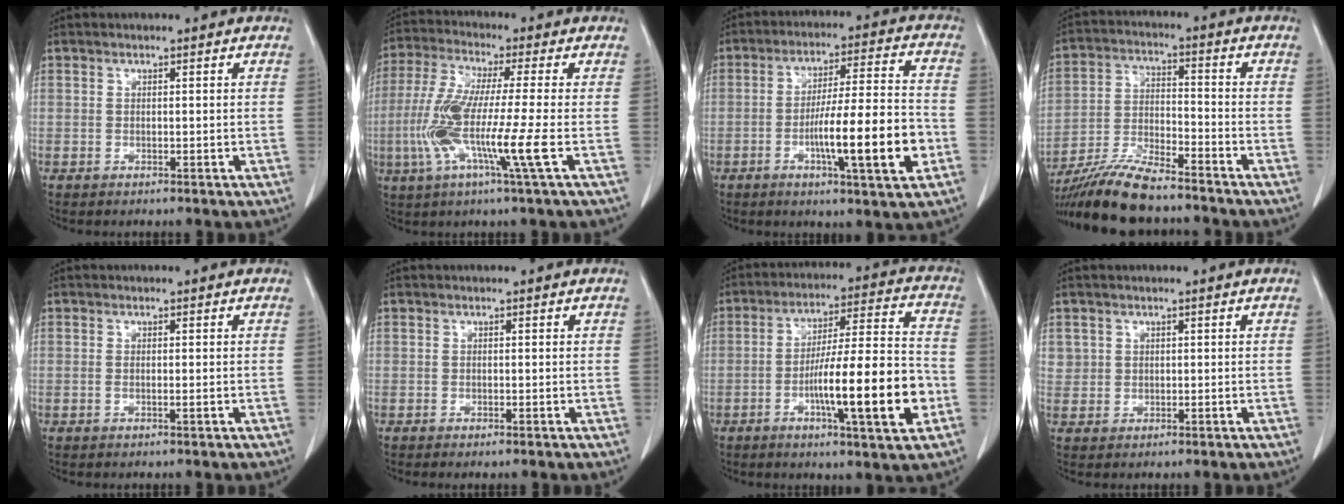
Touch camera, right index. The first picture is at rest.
{"total": 12.3, "force": [-3.0, -0.7, 11.9], "torque": [-0.247, -0.022, -0.067]}
{"total": 14.1, "force": [-4.2, 0.8, 13.4], "torque": [-0.219, -0.001, -0.068]}
{"total": 12.4, "force": [-10.7, 1.8, 5.9], "torque": [-0.113, -0.016, -0.190]}
{"total": 1.0, "force": [-0.2, 0.1, 0.9], "torque": [-0.018, -0.002, -0.002]}
{"total": 0.5, "force": [-0.3, 0.0, 0.4], "torque": [-0.007, -0.001, -0.006]}
{"total": 16.5, "force": [-5.0, 1.1, 15.7], "torque": [-0.258, 0.002, -0.077]}
{"total": 1.9, "force": [0.8, 1.7, 0.1], "torque": [0.014, 0.002, 0.009]}